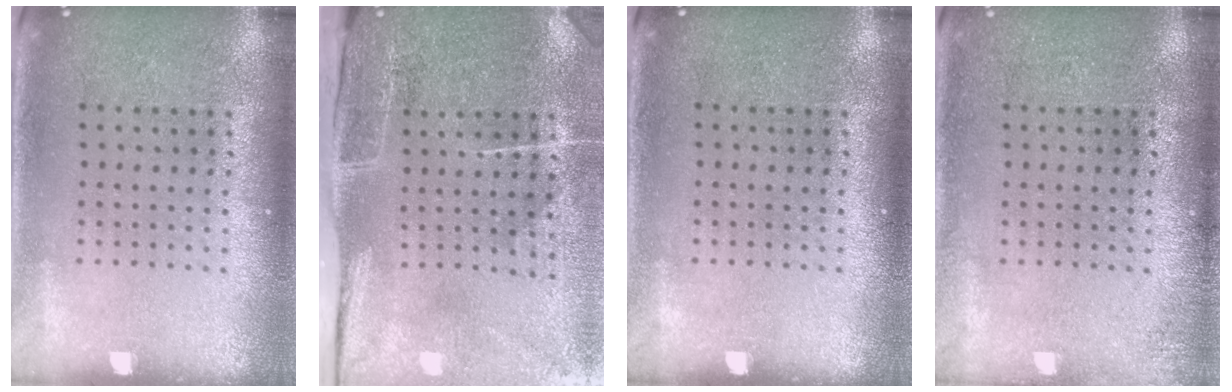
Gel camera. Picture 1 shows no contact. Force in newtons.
{"total": 4.8, "press": 3.8, "slide": 2.9}
{"total": 0.0}
{"total": 1.2, "press": 1.1, "slide": 0.2}